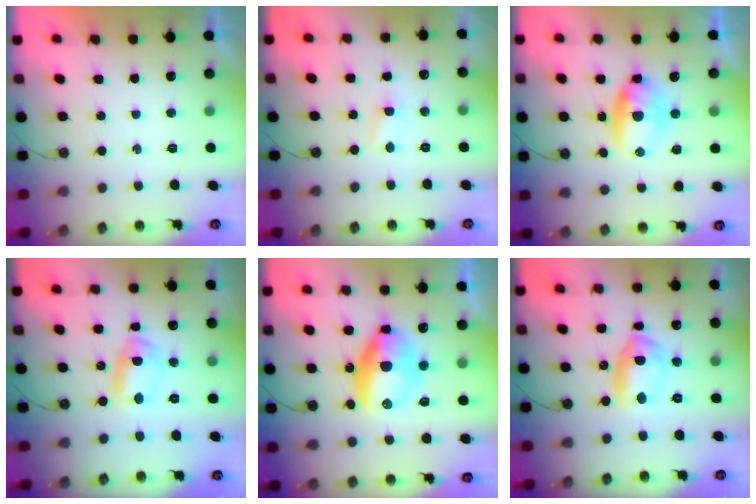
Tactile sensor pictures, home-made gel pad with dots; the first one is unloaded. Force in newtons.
{"total": 2.8, "press": 2.8, "slide": 0.4}
{"total": 7.8, "press": 7.6, "slide": 2.0}
{"total": 15.3, "press": 6.4, "slide": 13.9}
{"total": 11.9, "press": 11.9, "slide": 0.6}
{"total": 12.7, "press": 10.3, "slide": 7.4}